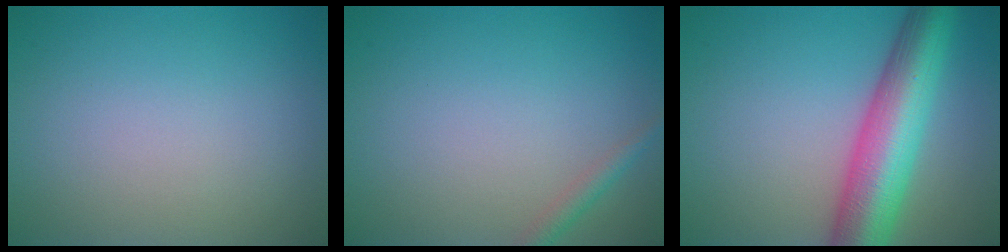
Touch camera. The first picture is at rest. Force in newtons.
{"total": 1.3, "press": 1.3, "slide": 0.0}
{"total": 9.3, "press": 9.3, "slide": 0.3}